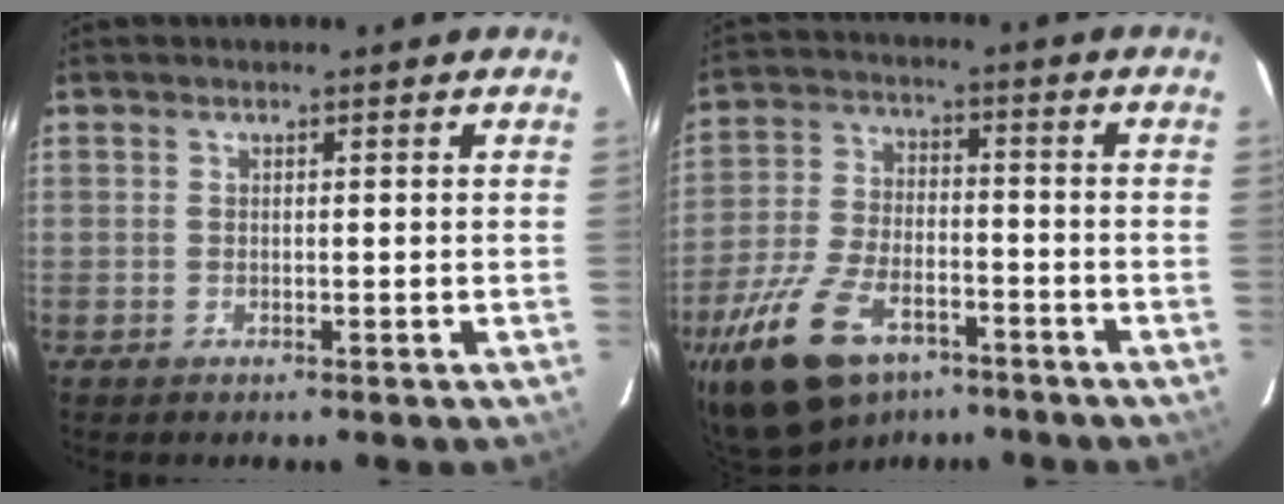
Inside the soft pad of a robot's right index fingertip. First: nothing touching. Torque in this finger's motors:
{"motor_torque": [1.01, -0.99, 0.81, 0.21]}